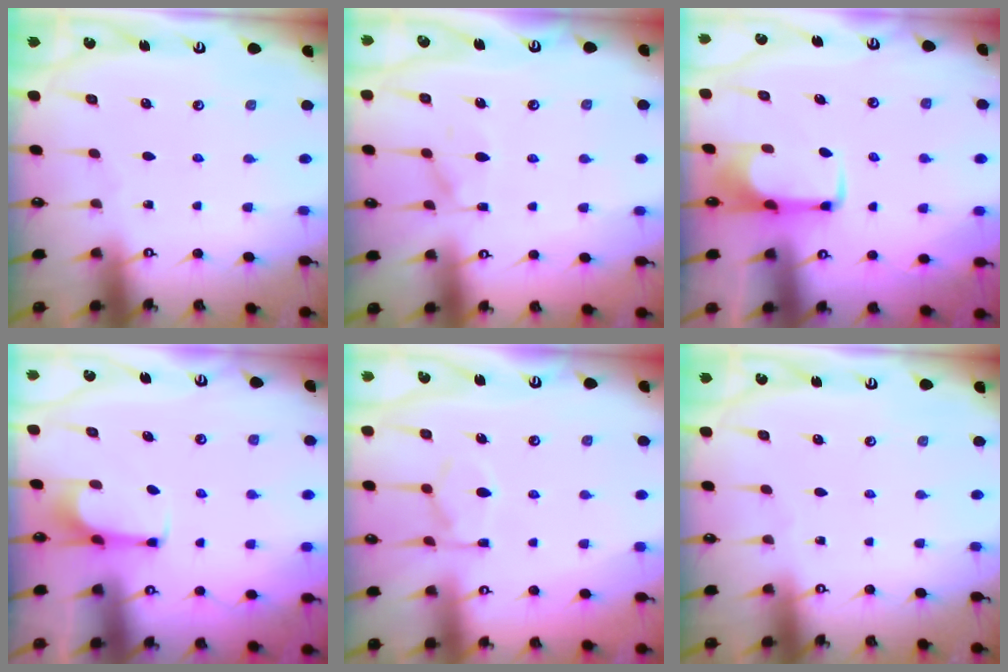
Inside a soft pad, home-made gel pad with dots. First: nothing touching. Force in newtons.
{"total": 7.5, "press": 7.5, "slide": 0.4}
{"total": 1.8, "press": 1.8, "slide": 0.5}
{"total": 1.6, "press": 1.6, "slide": 0.2}
{"total": 7.6, "press": 7.5, "slide": 1.4}
{"total": 0.0}